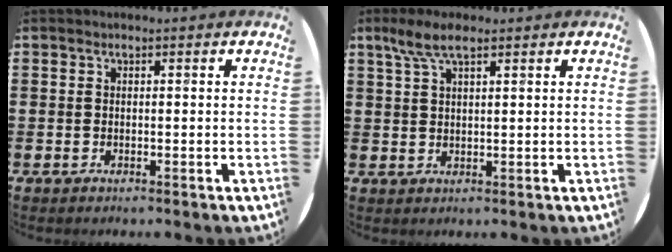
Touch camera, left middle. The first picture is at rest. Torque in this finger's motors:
{"motor_torque": [0.77, -0.67, 0.11, 0.06]}